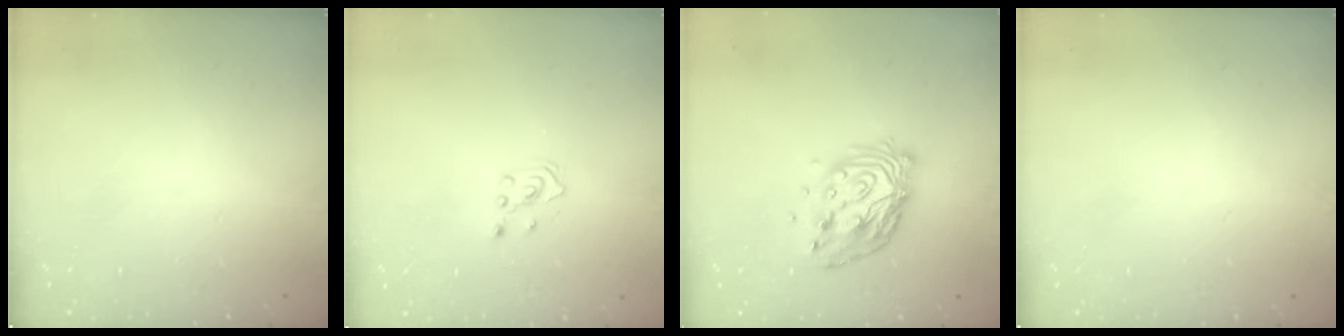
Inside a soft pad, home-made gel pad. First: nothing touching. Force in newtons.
{"total": 2.4, "press": 2.2, "slide": 0.8}
{"total": 13.7, "press": 13.7, "slide": 1.2}
{"total": 0.0}